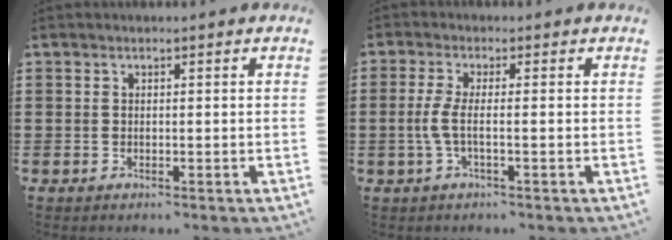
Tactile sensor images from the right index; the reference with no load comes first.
{"total": 3.5, "force": [-0.7, 0.4, 3.4], "torque": [-0.093, -0.012, -0.024]}